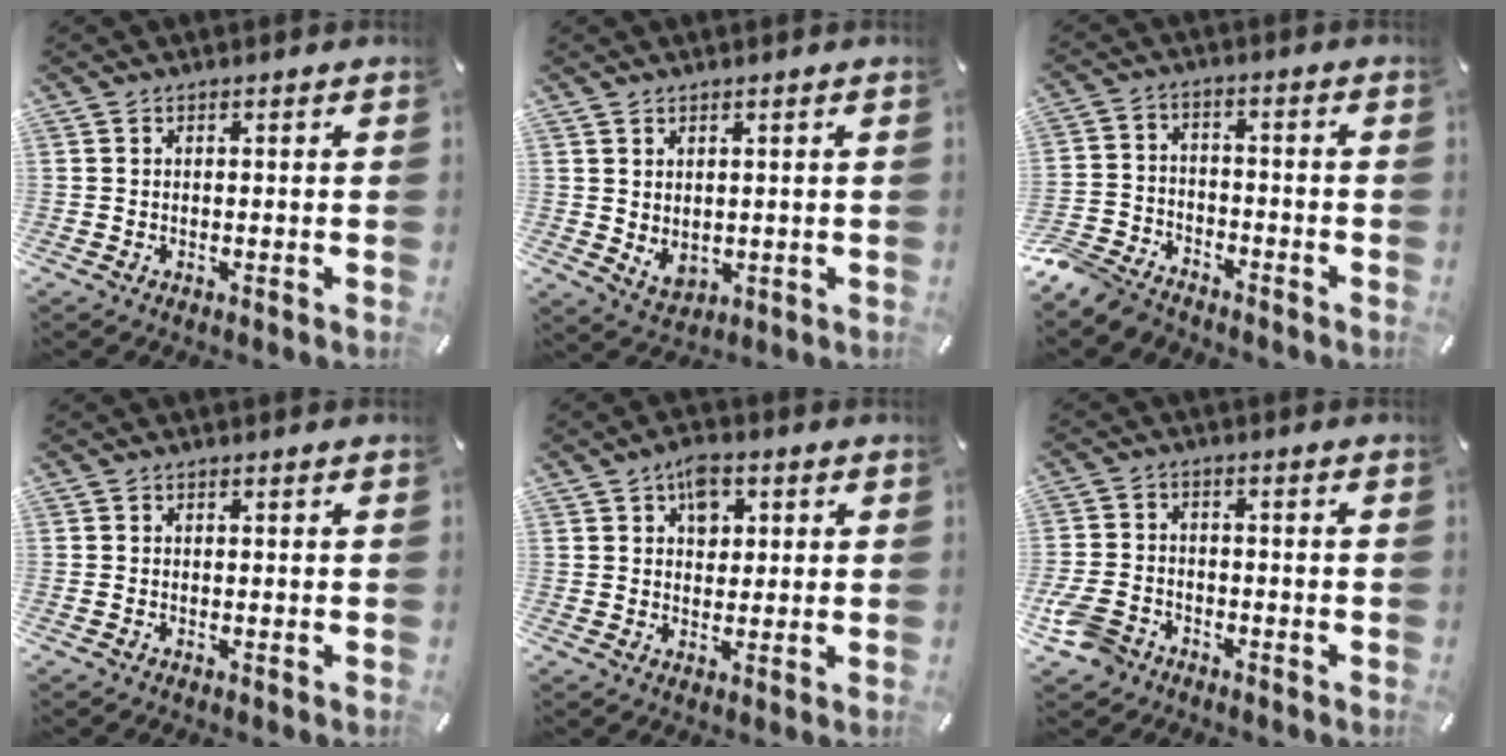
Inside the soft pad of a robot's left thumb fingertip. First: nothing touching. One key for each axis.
{"total": 3.4, "fx": 1.6, "fy": 2.7, "fz": 1.4, "tx": -0.013, "ty": -0.009, "tz": 0.030}
{"total": 7.9, "fx": -6.8, "fy": 3.5, "fz": 1.8, "tx": -0.045, "ty": 0.030, "tz": -0.137}
{"total": 0.0}
{"total": 5.9, "fx": 2.5, "fy": 4.2, "fz": 3.4, "tx": -0.035, "ty": -0.005, "tz": 0.038}
{"total": 6.9, "fx": -3.9, "fy": 4.6, "fz": 3.4, "tx": -0.082, "ty": 0.014, "tz": -0.075}